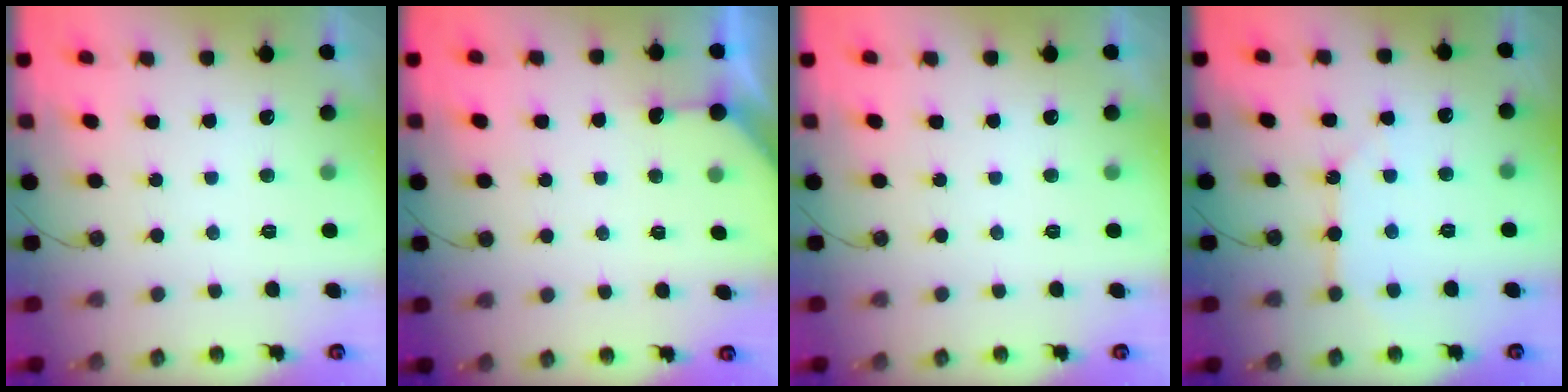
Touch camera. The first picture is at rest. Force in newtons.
{"total": 3.0, "press": 2.9, "slide": 0.4}
{"total": 0.0}
{"total": 8.2, "press": 8.2, "slide": 0.9}